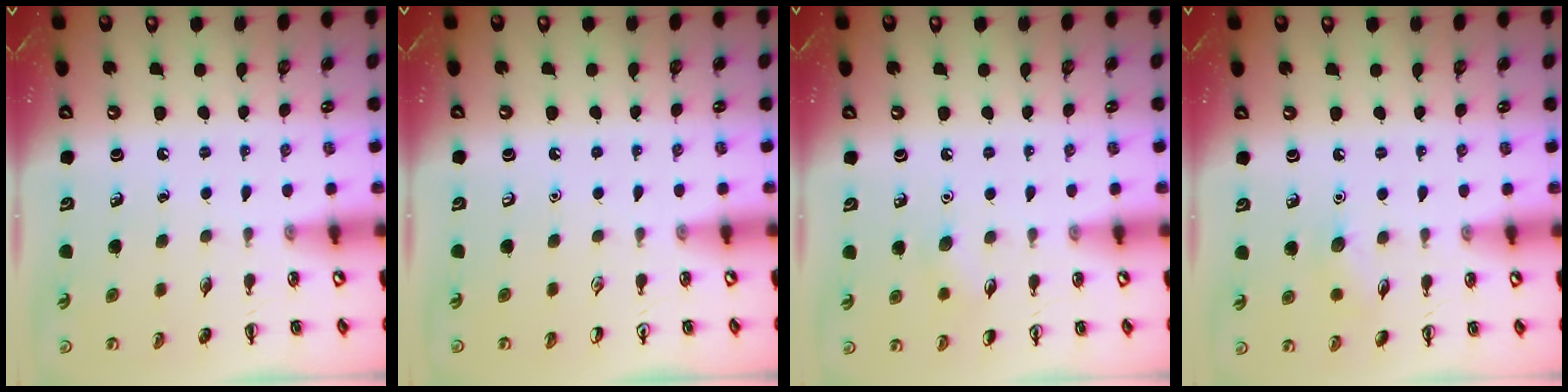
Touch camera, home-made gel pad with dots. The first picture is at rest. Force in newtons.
{"total": 0.0}
{"total": 4.5, "press": 4.3, "slide": 1.2}
{"total": 6.4, "press": 6.2, "slide": 1.6}